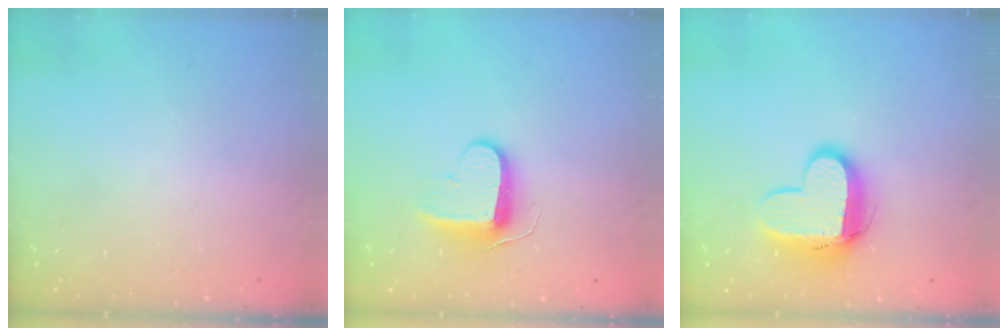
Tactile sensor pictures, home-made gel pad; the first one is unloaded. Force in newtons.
{"total": 9.5, "press": 9.5, "slide": 0.8}
{"total": 12.0, "press": 11.9, "slide": 1.2}